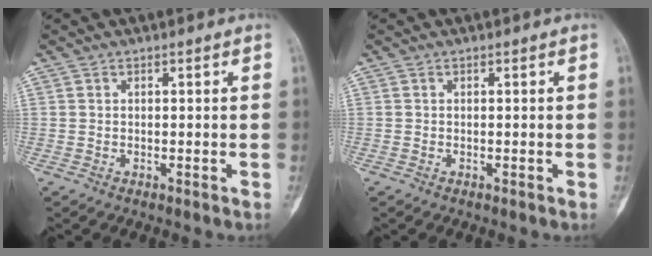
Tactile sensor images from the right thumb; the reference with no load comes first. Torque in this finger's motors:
{"motor_torque": [0.08, 0.03, -0.09, 0.09, 0.05]}